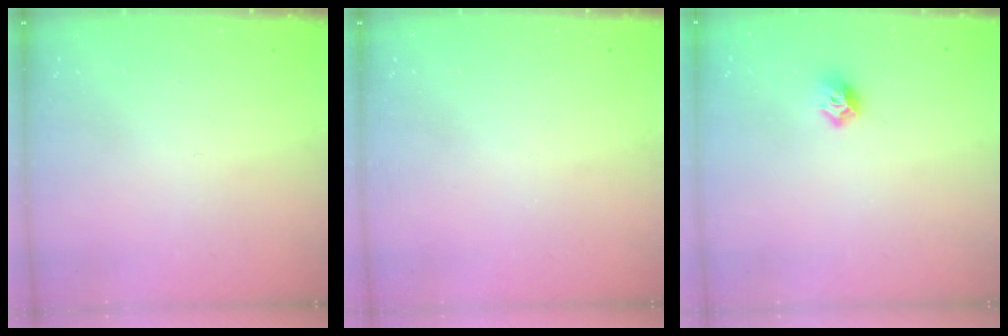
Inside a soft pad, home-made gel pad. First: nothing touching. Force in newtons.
{"total": 0.0}
{"total": 6.7, "press": 6.6, "slide": 1.1}